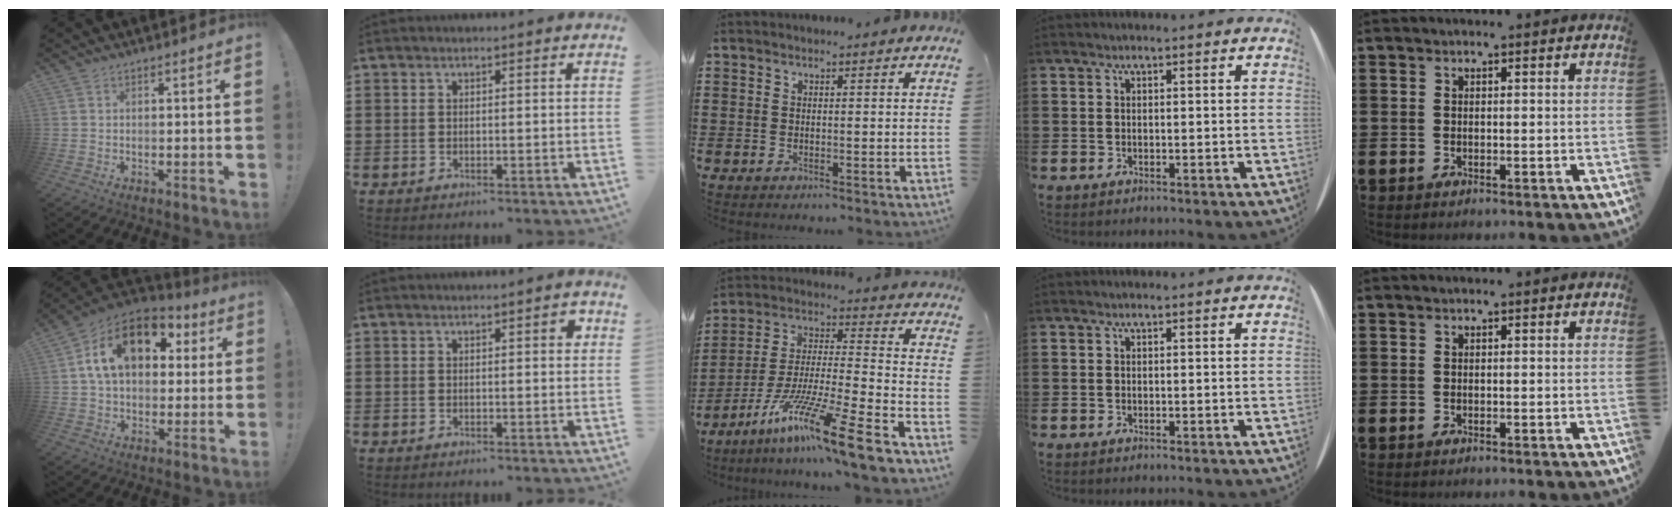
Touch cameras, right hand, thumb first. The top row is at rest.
{"thumb": {"total": 18.1, "force": [5.6, 12.1, 12.3], "torque": [-0.198, -0.003, 0.099]}, "index": {"total": 1.2, "force": [0.3, 0.3, 1.1], "torque": [-0.013, 0.001, 0.001]}, "middle": {"total": 14.5, "force": [-10.9, -0.4, 9.5], "torque": [-0.174, 0.006, -0.206]}}